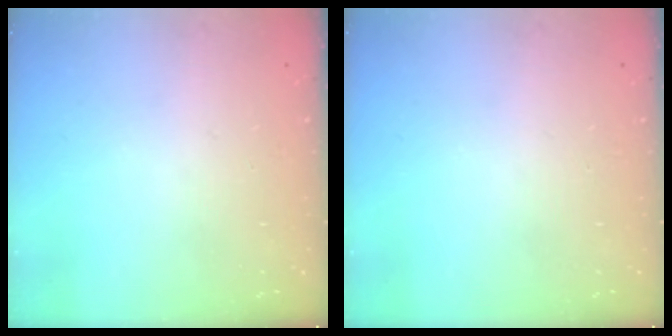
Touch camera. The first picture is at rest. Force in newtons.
{"total": 0.0}